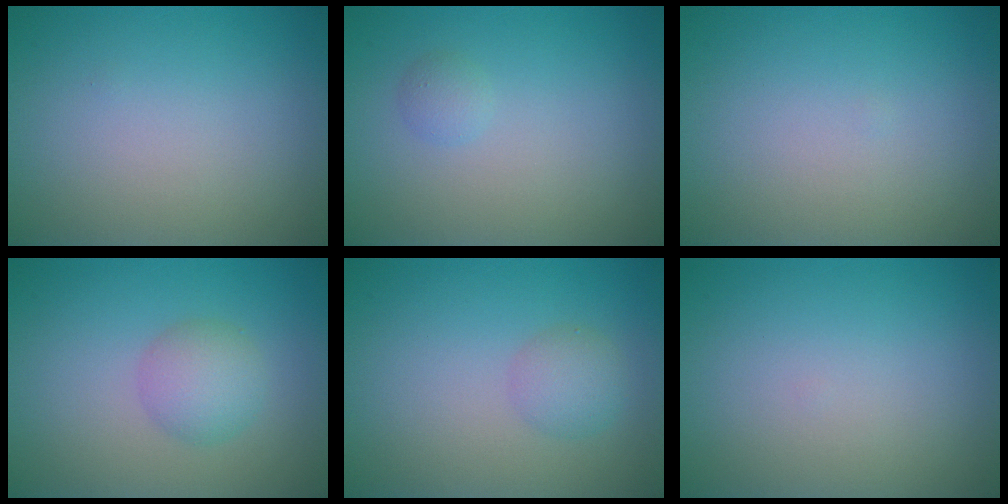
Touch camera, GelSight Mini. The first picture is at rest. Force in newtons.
{"total": 0.9, "press": 0.9, "slide": 0.1}
{"total": 0.0}
{"total": 2.8, "press": 2.8, "slide": 0.0}
{"total": 2.0, "press": 2.0, "slide": 0.0}
{"total": 0.0}